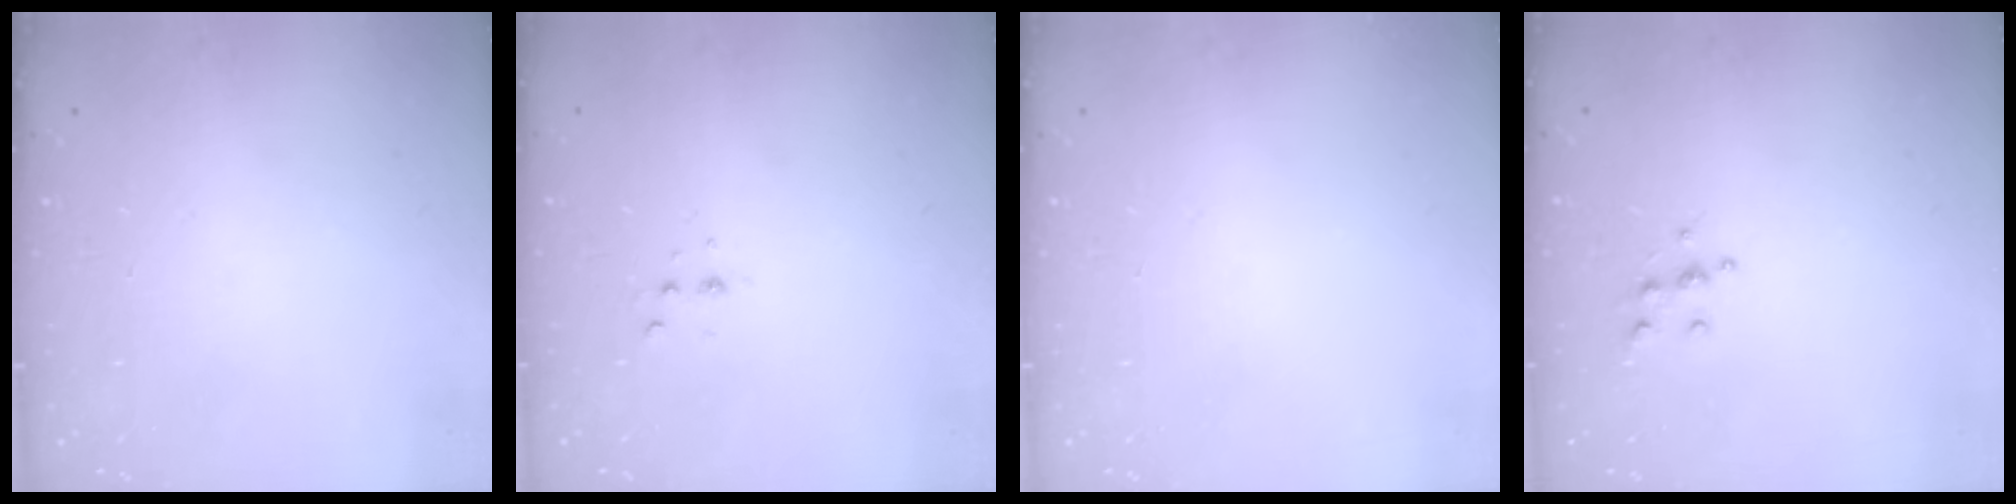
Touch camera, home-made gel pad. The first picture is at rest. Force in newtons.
{"total": 2.8, "press": 2.8, "slide": 0.7}
{"total": 0.0}
{"total": 5.6, "press": 5.6, "slide": 0.5}